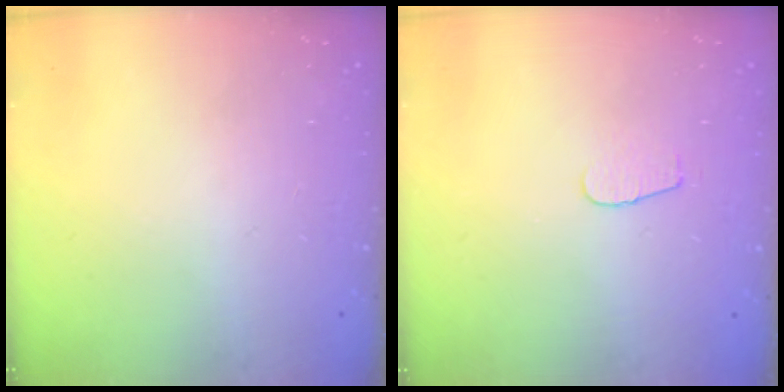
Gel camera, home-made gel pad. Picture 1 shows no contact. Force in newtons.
{"total": 3.1, "press": 3.1, "slide": 0.3}